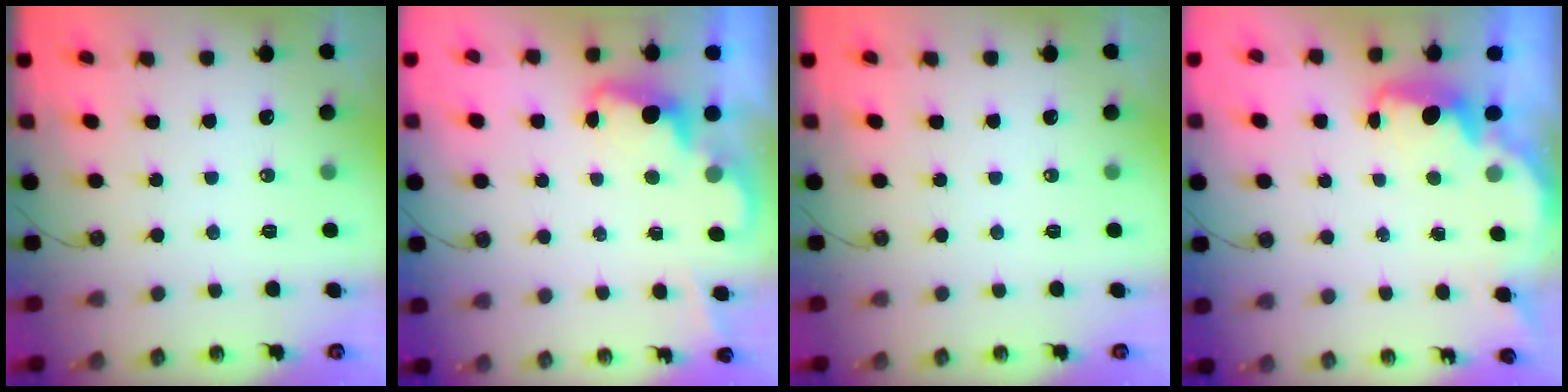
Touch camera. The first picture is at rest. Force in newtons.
{"total": 2.4, "press": 2.4, "slide": 0.5}
{"total": 0.0}
{"total": 2.3, "press": 2.2, "slide": 0.6}